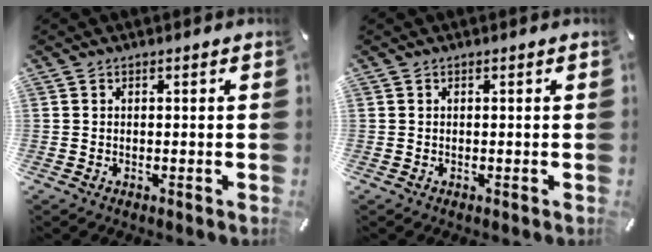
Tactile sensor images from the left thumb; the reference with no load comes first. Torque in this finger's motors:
{"motor_torque": [0.00, 0.00, 0.00, 0.00, 0.00]}